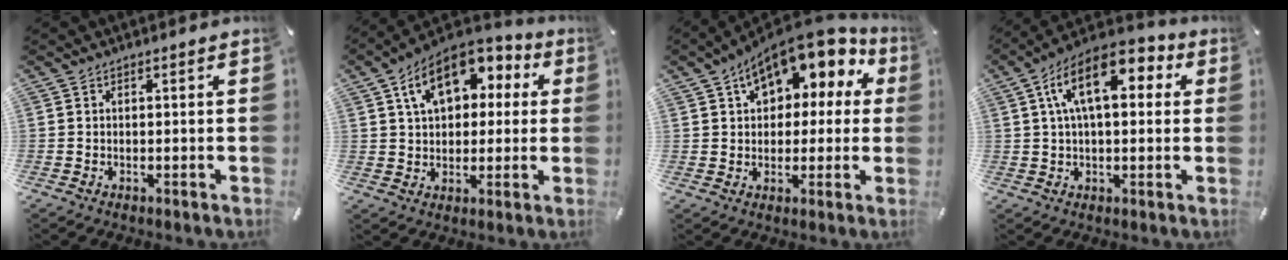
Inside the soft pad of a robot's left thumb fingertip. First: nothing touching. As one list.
[{"total": 13.1, "force": [5.3, 9.1, 7.8], "torque": [-0.131, -0.006, 0.099]}, {"total": 12.1, "force": [7.4, 7.4, 6.2], "torque": [-0.089, -0.055, 0.128]}, {"total": 14.1, "force": [4.8, 7.0, 11.3], "torque": [-0.199, -0.002, 0.081]}]